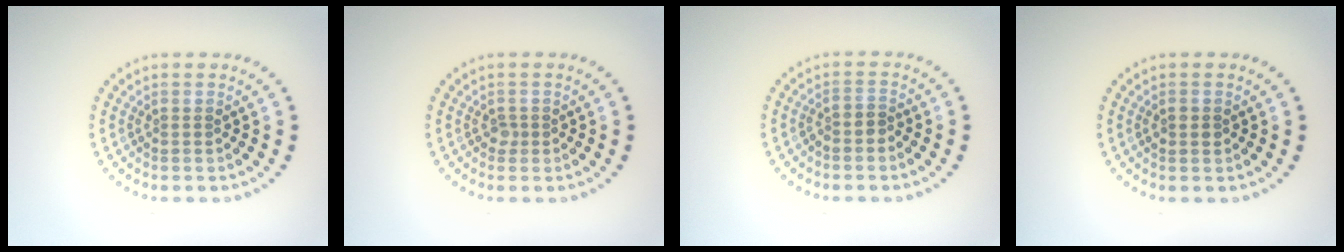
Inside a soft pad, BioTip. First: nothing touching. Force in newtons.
{"total": 0.7, "press": 0.4, "slide": 0.6}
{"total": 1.1, "press": 0.8, "slide": 0.8}
{"total": 1.1, "press": 1.1, "slide": 0.2}